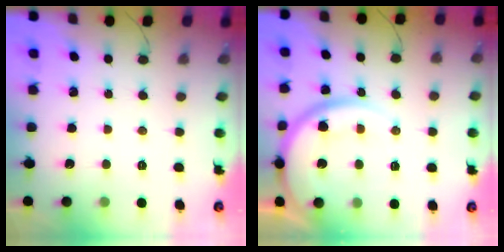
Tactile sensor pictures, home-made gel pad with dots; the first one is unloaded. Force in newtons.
{"total": 13.5, "press": 13.4, "slide": 1.6}